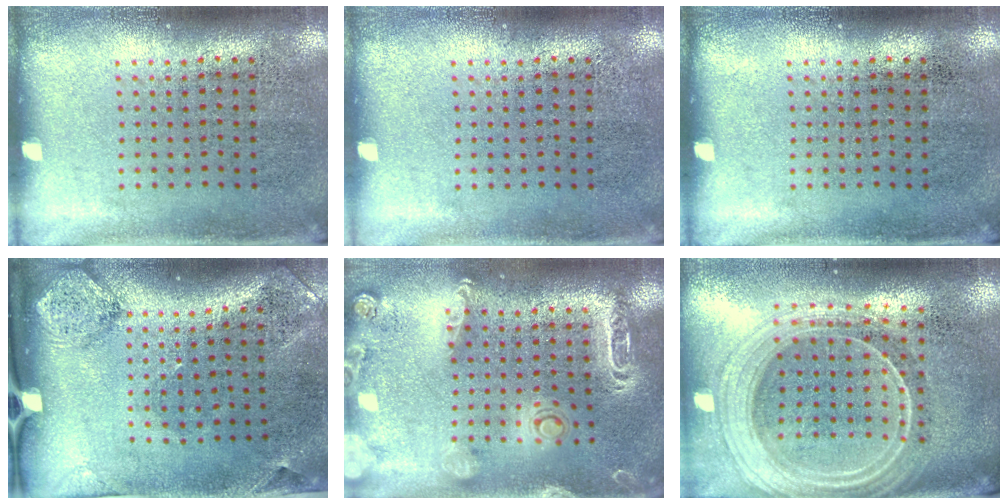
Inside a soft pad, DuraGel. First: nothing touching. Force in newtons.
{"total": 0.0}
{"total": 0.0}
{"total": 1.9, "press": 1.1, "slide": 1.5}
{"total": 2.0, "press": 1.9, "slide": 0.6}
{"total": 2.5, "press": 2.1, "slide": 1.2}